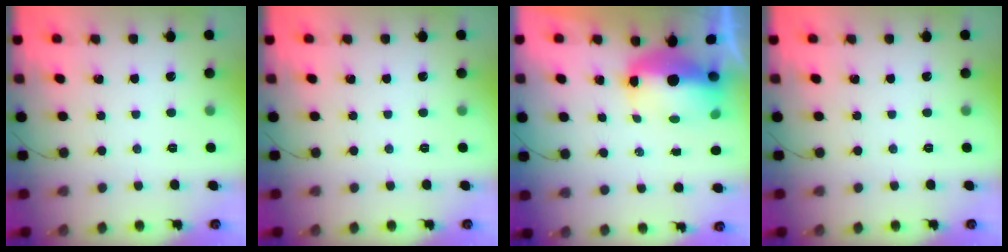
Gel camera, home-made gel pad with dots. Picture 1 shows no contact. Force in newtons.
{"total": 0.0}
{"total": 9.3, "press": 9.1, "slide": 1.9}
{"total": 0.0}